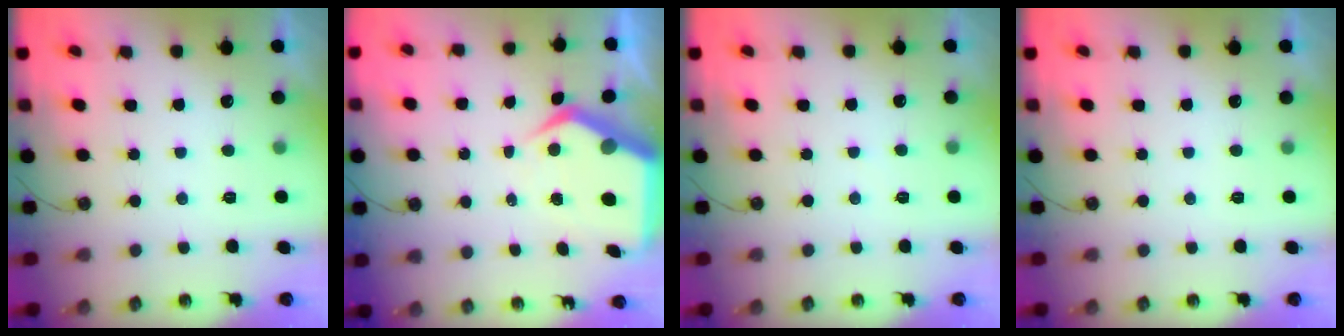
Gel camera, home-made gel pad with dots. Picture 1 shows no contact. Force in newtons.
{"total": 8.4, "press": 8.3, "slide": 1.1}
{"total": 2.4, "press": 2.3, "slide": 0.4}
{"total": 0.0}